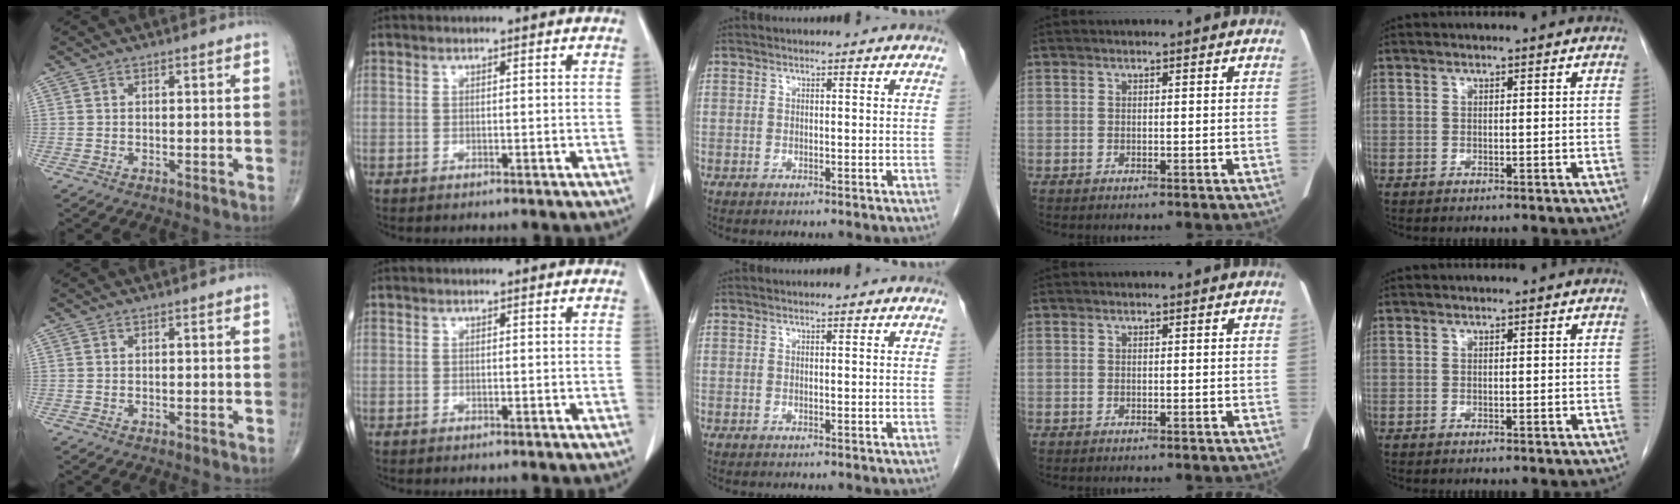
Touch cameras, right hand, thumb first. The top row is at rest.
{}